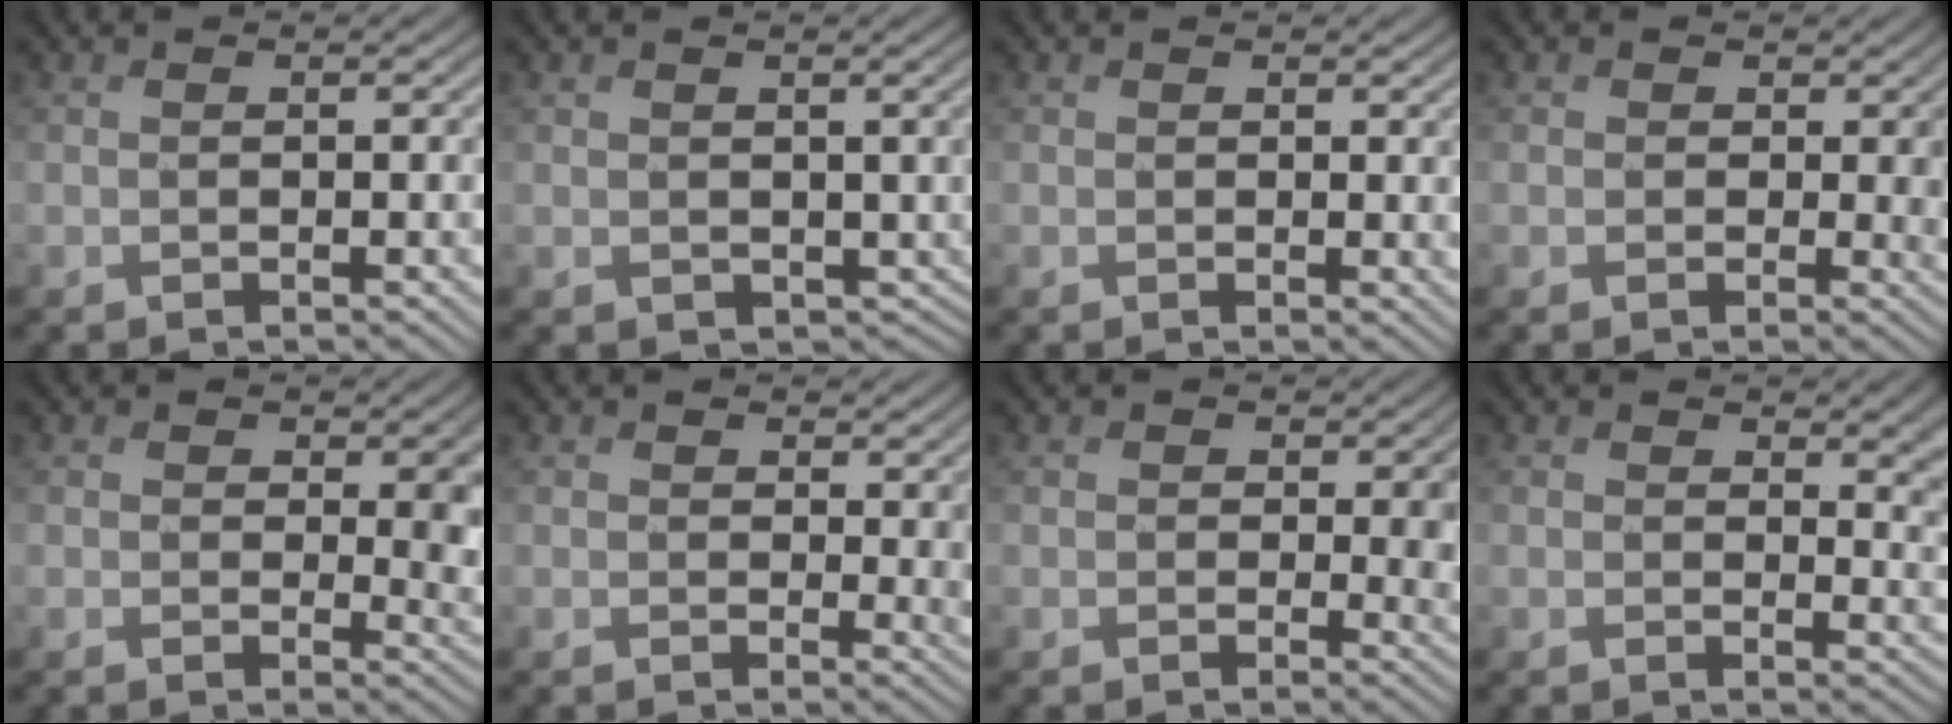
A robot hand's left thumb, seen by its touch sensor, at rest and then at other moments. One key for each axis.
{"total": 2.7, "fx": 0.8, "fy": 2.2, "fz": 1.4, "tx": -0.039, "ty": -0.014, "tz": 0.018}
{"total": 1.2, "fx": 0.7, "fy": 0.6, "fz": 0.7, "tx": -0.008, "ty": -0.005, "tz": 0.013}
{"total": 2.3, "fx": 0.6, "fy": 2.0, "fz": 1.1, "tx": -0.027, "ty": -0.009, "tz": 0.002}
{"total": 5.4, "fx": 1.2, "fy": 3.8, "fz": 3.6, "tx": -0.057, "ty": -0.014, "tz": 0.014}
{"total": 3.1, "fx": 1.3, "fy": 2.3, "fz": 1.8, "tx": -0.034, "ty": -0.012, "tz": 0.020}
{"total": 3.0, "fx": 0.6, "fy": 2.4, "fz": 1.6, "tx": -0.035, "ty": -0.012, "tz": 0.004}
{"total": 4.0, "fx": 2.0, "fy": 2.2, "fz": 2.7, "tx": -0.035, "ty": -0.012, "tz": 0.033}